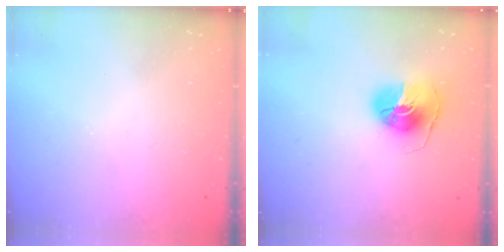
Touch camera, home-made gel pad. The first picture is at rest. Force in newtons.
{"total": 8.5, "press": 8.5, "slide": 0.2}